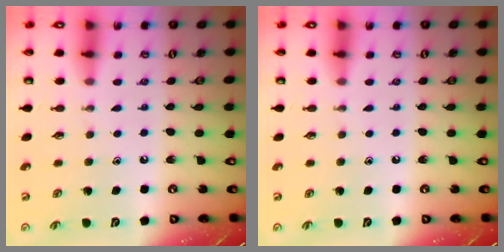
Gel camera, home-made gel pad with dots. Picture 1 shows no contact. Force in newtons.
{"total": 0.0}